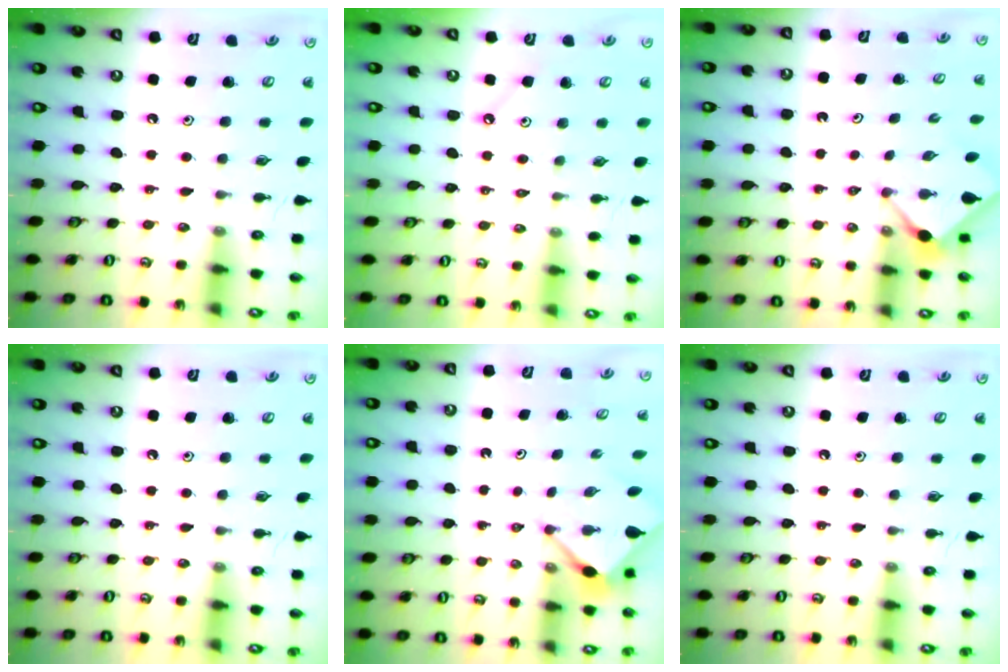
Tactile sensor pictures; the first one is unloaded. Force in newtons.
{"total": 2.6, "press": 2.6, "slide": 0.4}
{"total": 2.9, "press": 2.9, "slide": 0.4}
{"total": 0.0}
{"total": 2.8, "press": 2.8, "slide": 0.3}
{"total": 0.0}